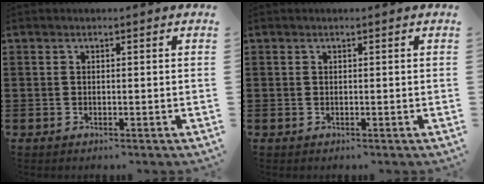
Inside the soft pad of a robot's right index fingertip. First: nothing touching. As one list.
[{"total": 0.0}]